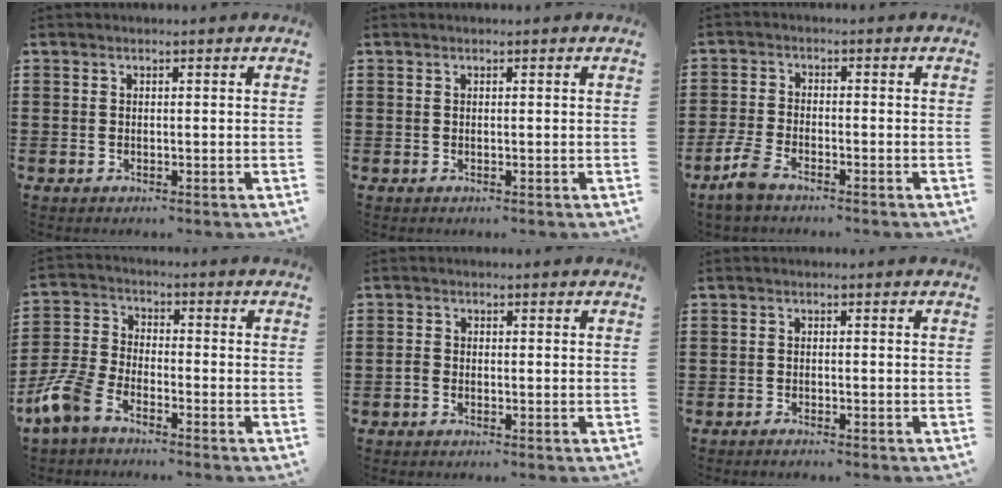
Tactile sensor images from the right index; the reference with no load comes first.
{"total": 0.0}
{"total": 4.1, "force": [-3.1, 1.2, 2.4], "torque": [-0.068, -0.003, -0.063]}
{"total": 6.4, "force": [-5.2, 1.8, 3.1], "torque": [-0.100, -0.008, -0.109]}
{"total": 1.1, "force": [-0.7, 0.6, 0.5], "torque": [-0.012, 0.000, -0.014]}
{"total": 1.0, "force": [-0.9, -0.1, 0.2], "torque": [-0.008, -0.004, -0.017]}